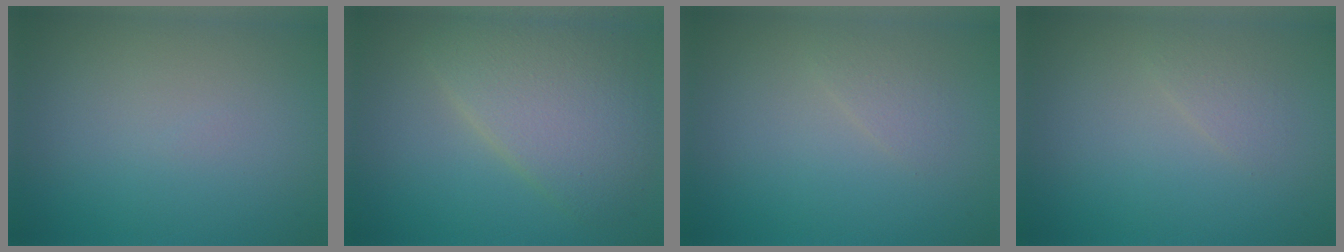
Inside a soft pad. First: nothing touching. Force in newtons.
{"total": 6.0, "press": 6.0, "slide": 0.1}
{"total": 1.0, "press": 1.0, "slide": 0.1}
{"total": 1.0, "press": 1.0, "slide": 0.1}